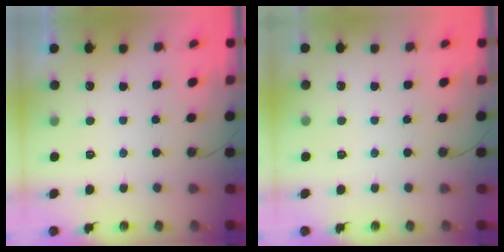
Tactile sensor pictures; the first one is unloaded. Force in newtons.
{"total": 2.5, "press": 2.5, "slide": 0.3}